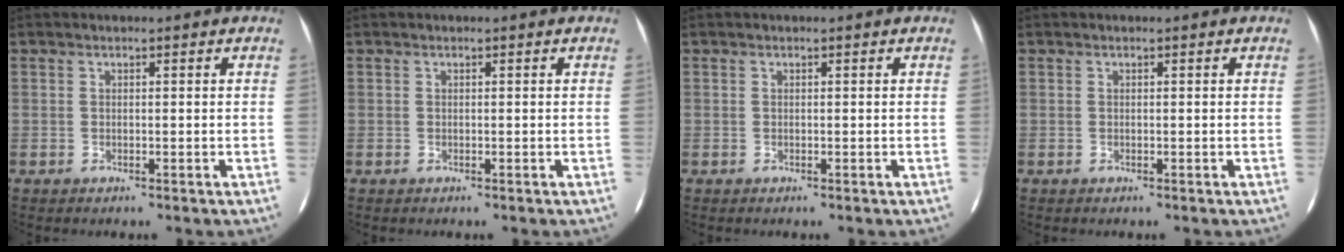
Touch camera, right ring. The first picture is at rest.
{"total": 0.0}
{"total": 0.0}
{"total": 0.0}